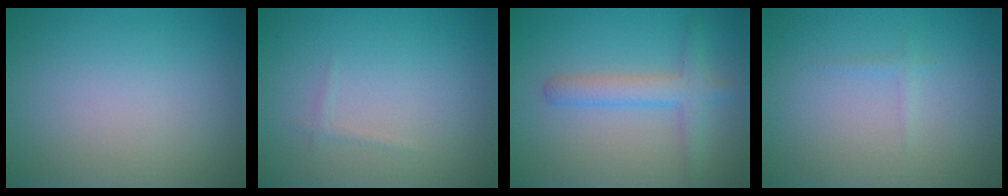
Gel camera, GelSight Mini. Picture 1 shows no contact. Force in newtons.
{"total": 0.6, "press": 0.6, "slide": 0.0}
{"total": 3.1, "press": 3.1, "slide": 0.1}
{"total": 0.6, "press": 0.6, "slide": 0.0}